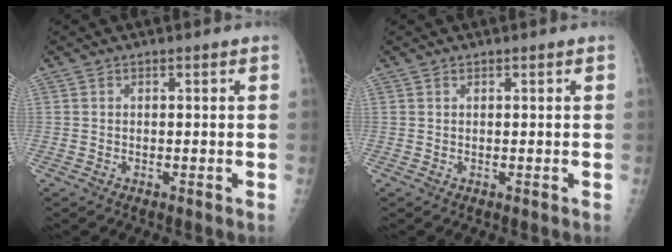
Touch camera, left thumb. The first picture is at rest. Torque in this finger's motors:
{"motor_torque": [-0.12, 0.04, 0.18, -0.12, 0.02]}